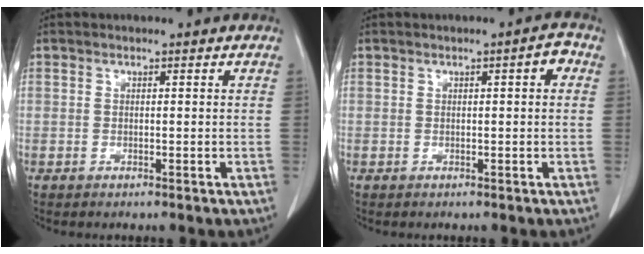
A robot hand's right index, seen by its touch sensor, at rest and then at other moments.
{"total": 2.2, "force": [0.5, 0.5, 2.0], "torque": [-0.025, 0.007, 0.005]}